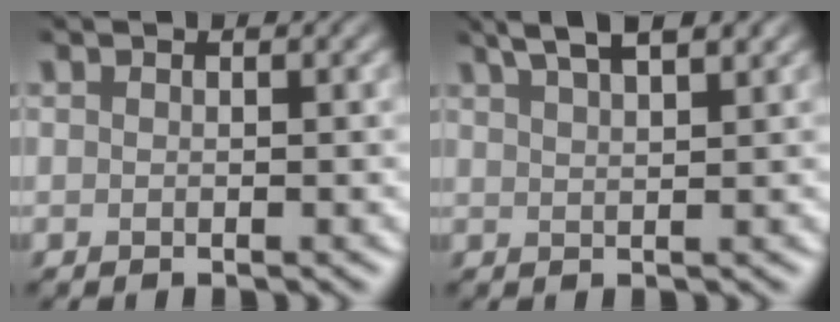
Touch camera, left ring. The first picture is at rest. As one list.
[{"total": 5.4, "force": [3.7, 1.7, 3.5], "torque": [-0.036, 0.027, 0.032]}]